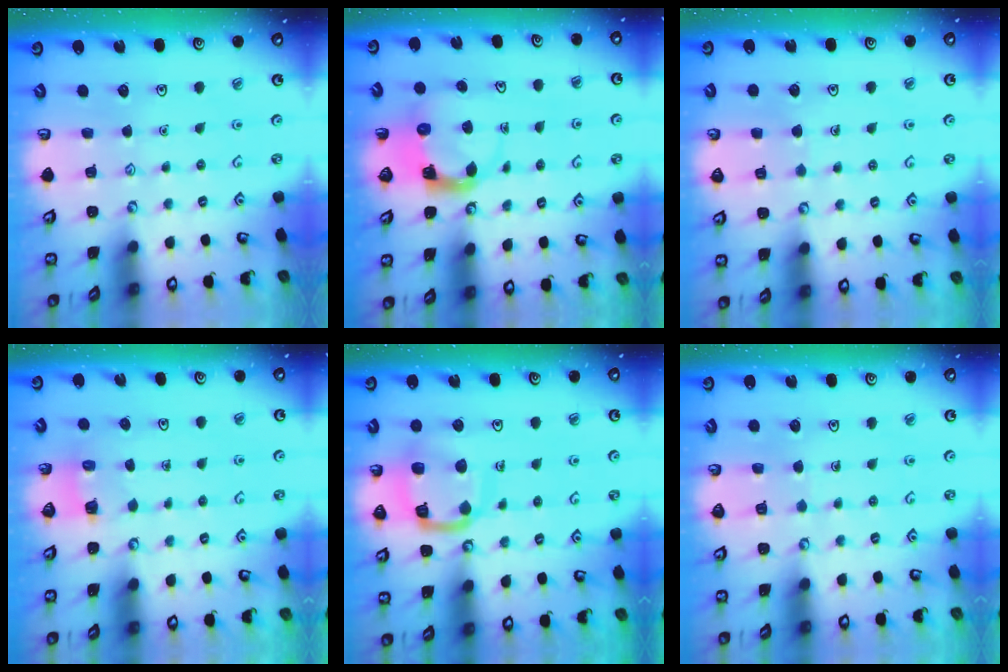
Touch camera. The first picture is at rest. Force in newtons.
{"total": 3.8, "press": 3.8, "slide": 0.6}
{"total": 4.0, "press": 3.9, "slide": 0.4}
{"total": 3.3, "press": 3.3, "slide": 0.1}
{"total": 14.3, "press": 14.2, "slide": 1.5}
{"total": 3.0, "press": 3.0, "slide": 0.2}